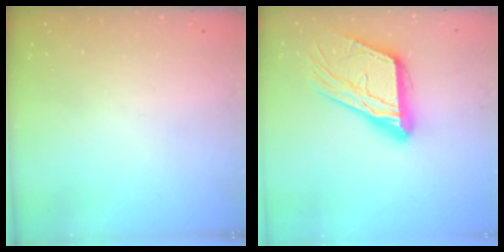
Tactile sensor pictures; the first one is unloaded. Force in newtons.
{"total": 17.4, "press": 17.3, "slide": 1.9}